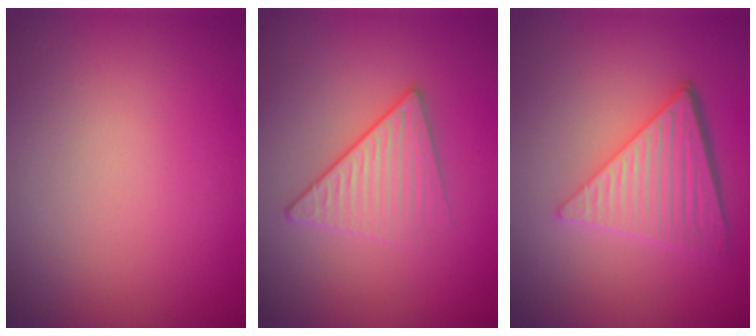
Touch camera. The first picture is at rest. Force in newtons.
{"total": 2.7, "press": 2.4, "slide": 1.2}
{"total": 5.5, "press": 4.3, "slide": 3.4}